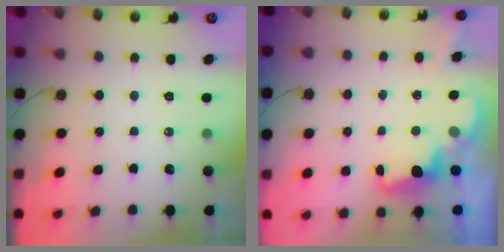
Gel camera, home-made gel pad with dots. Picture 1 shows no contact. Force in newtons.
{"total": 2.4, "press": 2.3, "slide": 0.5}